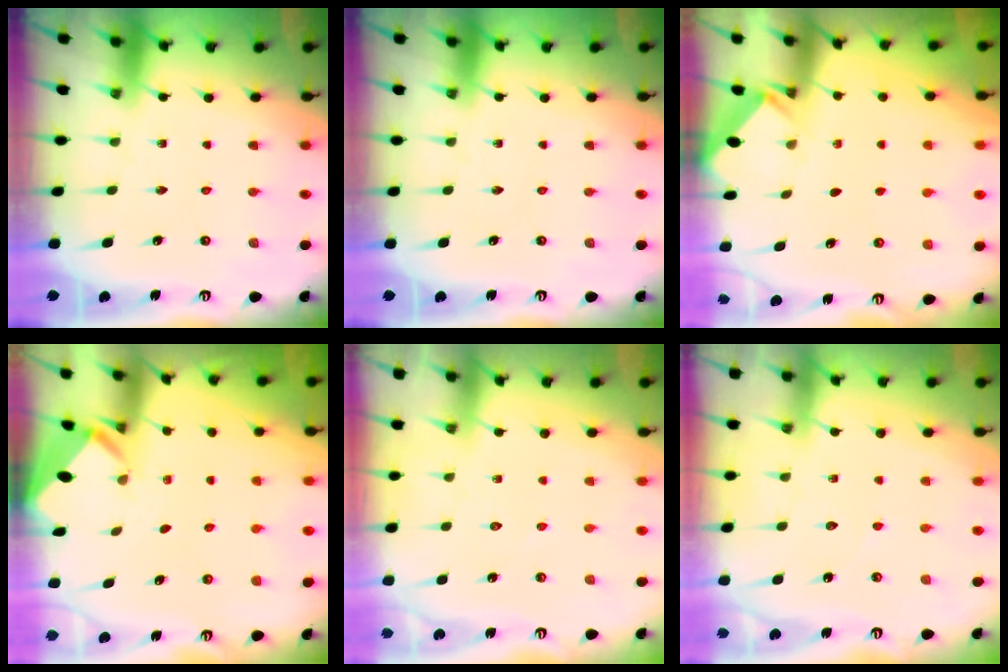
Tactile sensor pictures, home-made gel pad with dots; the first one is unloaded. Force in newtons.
{"total": 0.0}
{"total": 2.5, "press": 2.4, "slide": 0.4}
{"total": 2.0, "press": 2.0, "slide": 0.2}
{"total": 3.0, "press": 3.0, "slide": 0.3}
{"total": 2.4, "press": 2.4, "slide": 0.3}